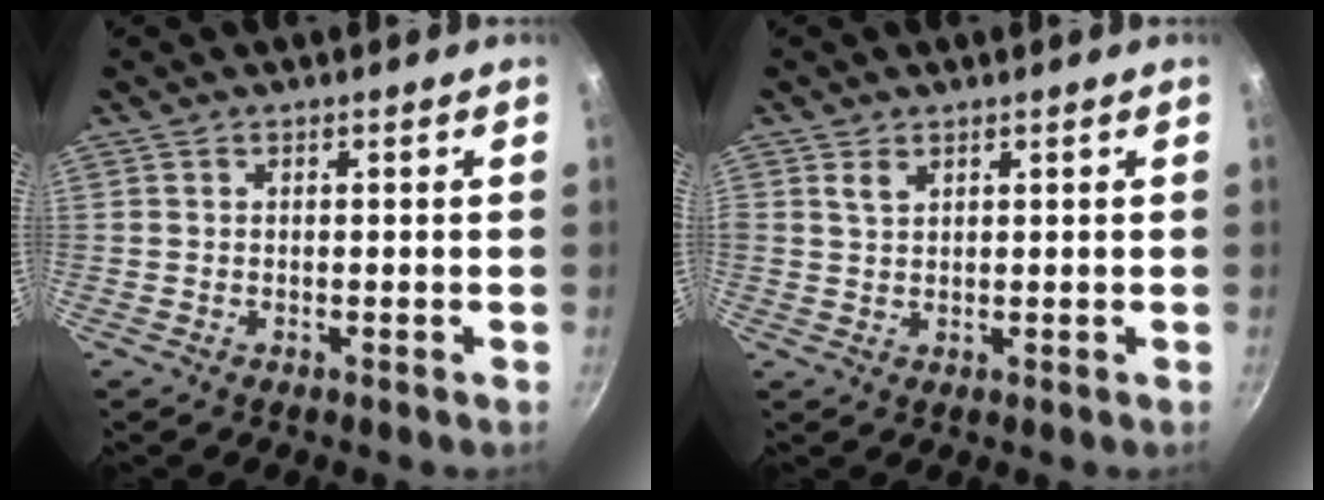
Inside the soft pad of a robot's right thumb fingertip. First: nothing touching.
{"total": 2.1, "force": [1.1, 1.3, 1.2], "torque": [-0.019, -0.004, 0.022]}